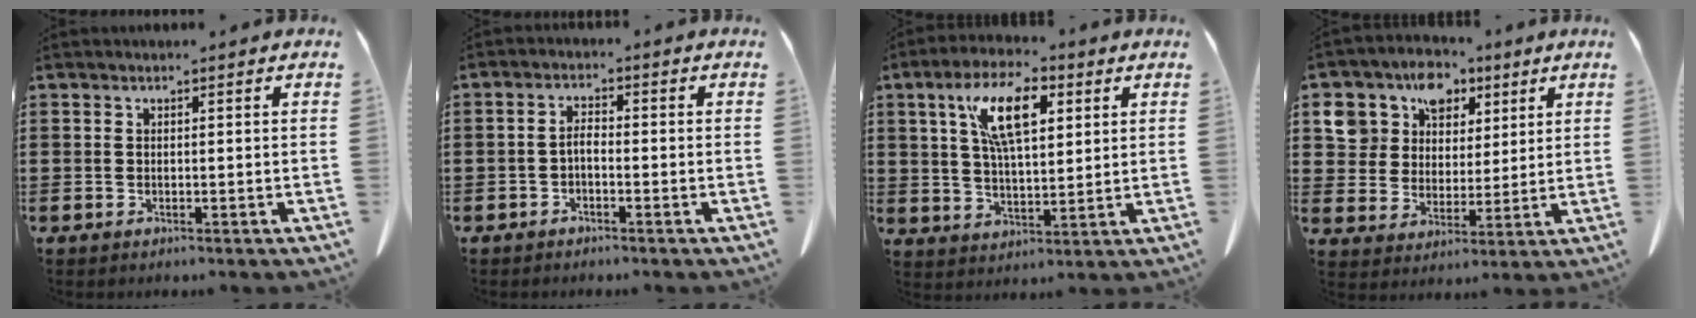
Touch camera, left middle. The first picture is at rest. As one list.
[{"total": 2.1, "force": [-1.3, 0.9, 1.4], "torque": [-0.029, 0.004, -0.026]}, {"total": 11.3, "force": [5.0, 4.5, 9.1], "torque": [-0.180, 0.010, 0.087]}, {"total": 9.4, "force": [5.2, 7.5, 2.2], "torque": [-0.077, -0.012, 0.096]}]